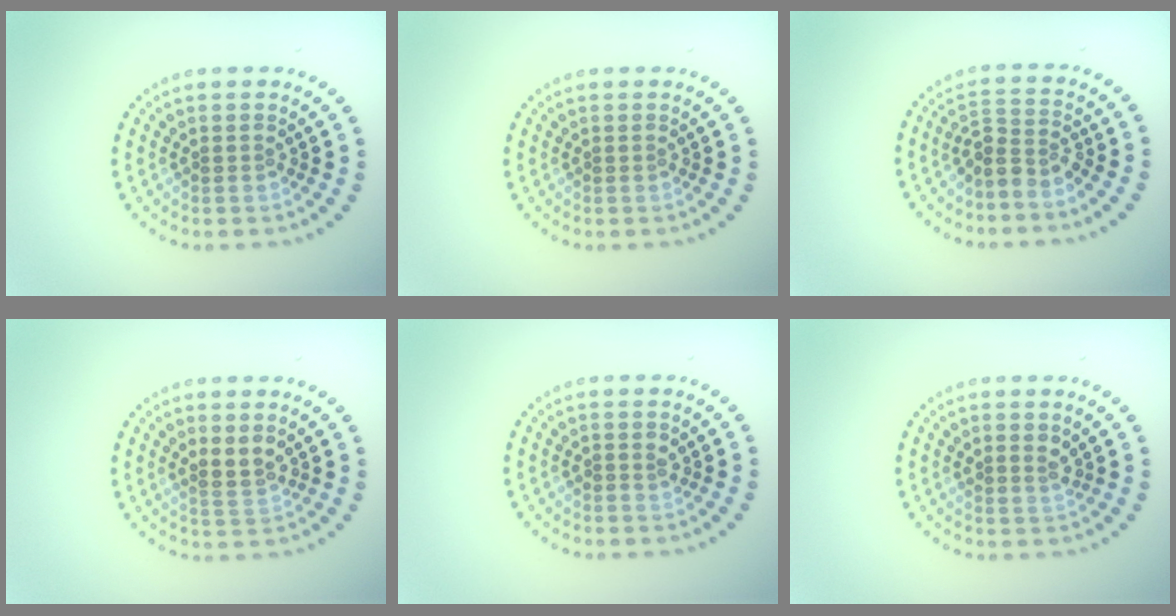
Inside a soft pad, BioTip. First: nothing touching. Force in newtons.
{"total": 0.0}
{"total": 2.7, "press": 2.0, "slide": 1.8}
{"total": 2.0, "press": 1.8, "slide": 0.8}
{"total": 0.8, "press": 0.8, "slide": 0.0}
{"total": 1.4, "press": 1.1, "slide": 0.9}